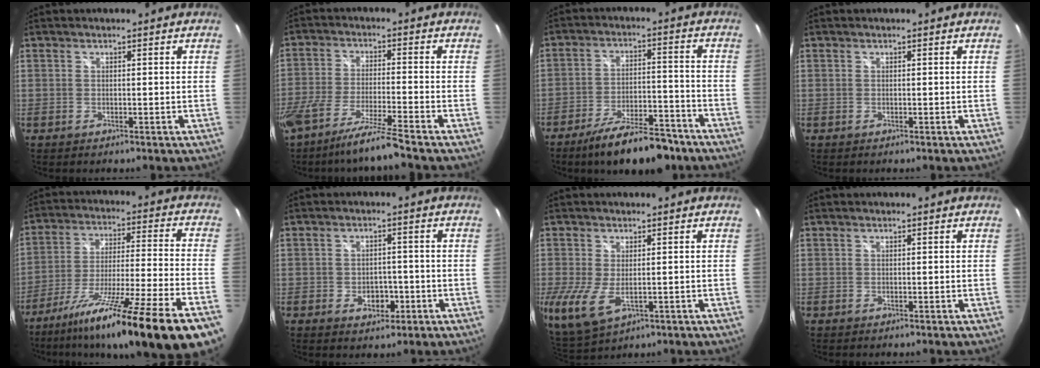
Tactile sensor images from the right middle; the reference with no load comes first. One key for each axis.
{"total": 10.7, "fx": -8.8, "fy": -1.3, "fz": 5.9, "tx": -0.125, "ty": -0.027, "tz": -0.156}
{"total": 14.3, "fx": -11.2, "fy": 4.0, "fz": 8.0, "tx": -0.145, "ty": -0.008, "tz": -0.167}
{"total": 0.0}
{"total": 25.3, "fx": -17.9, "fy": -0.5, "fz": 17.9, "tx": -0.280, "ty": -0.074, "tz": -0.283}
{"total": 4.5, "fx": -1.8, "fy": 3.3, "fz": 2.5, "tx": -0.043, "ty": 0.002, "tz": -0.020}
{"total": 10.1, "fx": -1.7, "fy": 5.5, "fz": 8.2, "tx": -0.179, "ty": -0.029, "tz": -0.023}
{"total": 0.0}